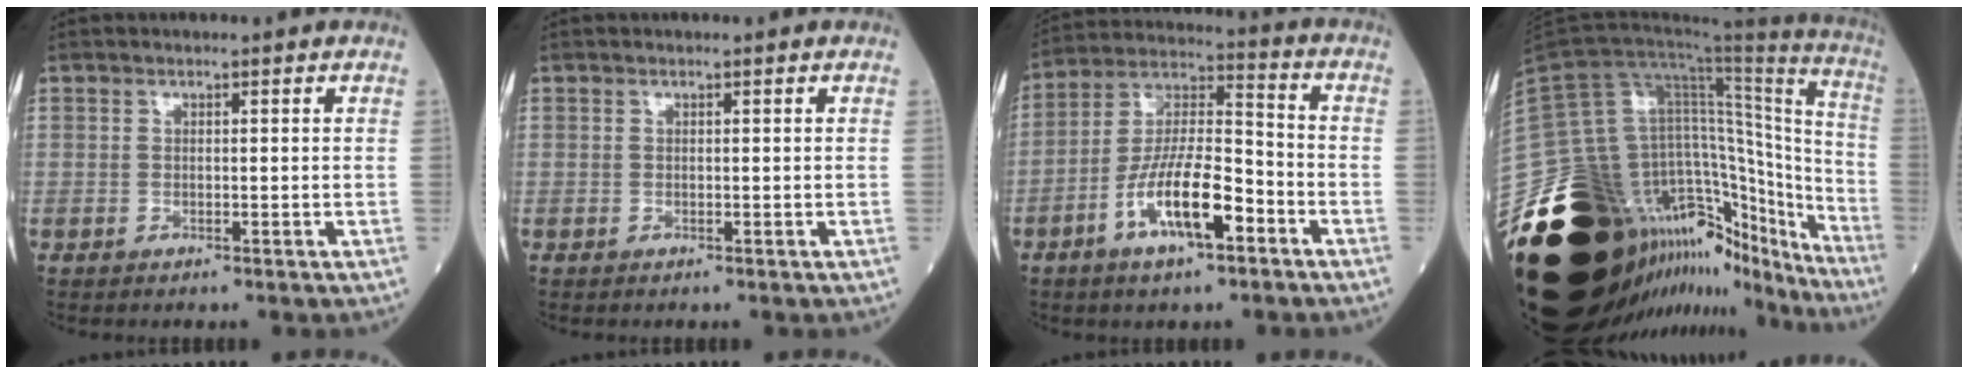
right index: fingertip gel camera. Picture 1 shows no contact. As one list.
[{"total": 0.0}, {"total": 13.0, "force": [-5.8, 3.4, 11.1], "torque": [-0.218, 0.004, -0.106]}, {"total": 51.4, "force": [-32.7, 21.4, 33.4], "torque": [-0.588, -0.042, -0.489]}]